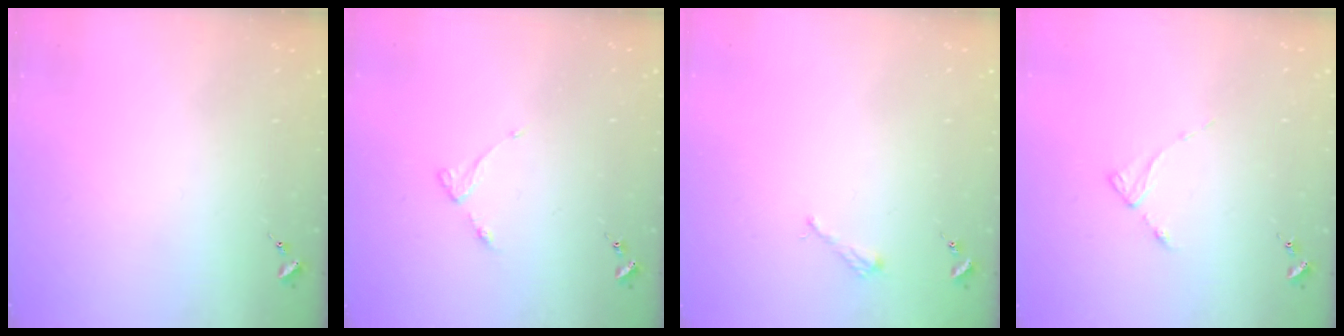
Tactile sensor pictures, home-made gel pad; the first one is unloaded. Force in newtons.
{"total": 4.0, "press": 3.9, "slide": 0.5}
{"total": 2.2, "press": 2.2, "slide": 0.3}
{"total": 2.7, "press": 2.7, "slide": 0.4}